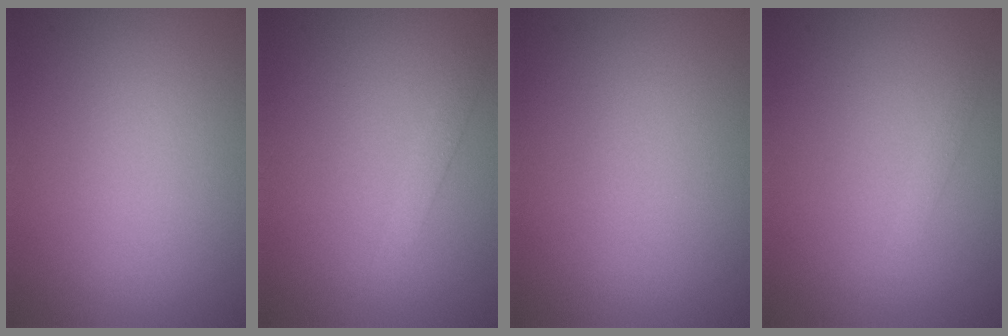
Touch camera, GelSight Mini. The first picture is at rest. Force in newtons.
{"total": 1.5, "press": 1.5, "slide": 0.1}
{"total": 0.0}
{"total": 0.8, "press": 0.8, "slide": 0.1}